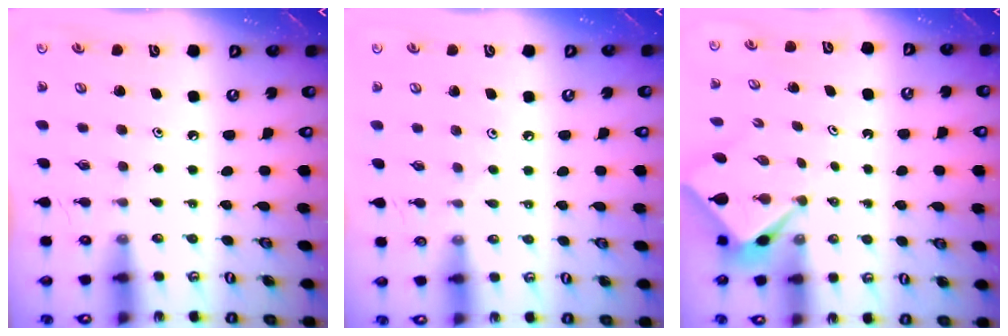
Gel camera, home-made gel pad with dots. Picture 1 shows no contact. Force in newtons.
{"total": 3.3, "press": 3.3, "slide": 0.4}
{"total": 2.5, "press": 2.4, "slide": 0.3}